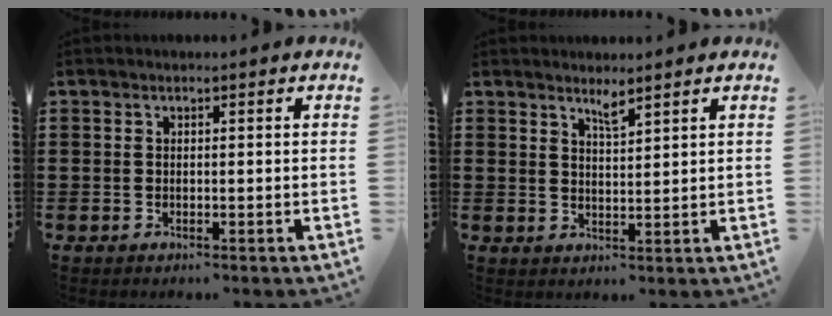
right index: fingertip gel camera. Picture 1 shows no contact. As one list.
[{"total": 2.4, "force": [2.1, 0.2, 1.2], "torque": [-0.026, 0.001, 0.037]}]